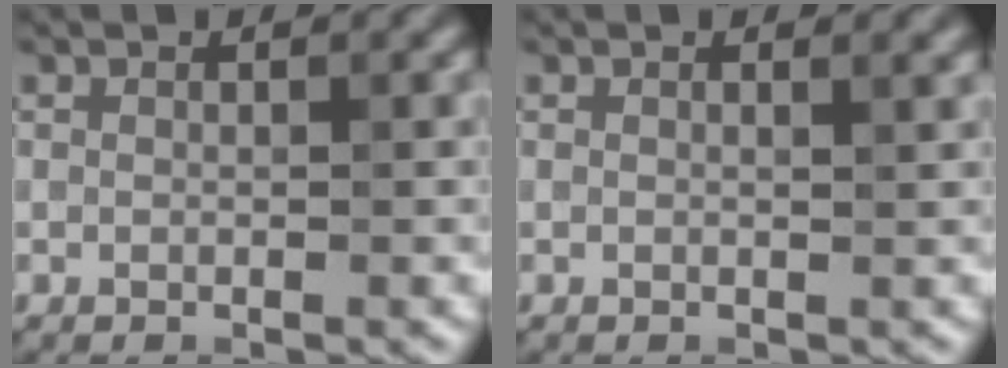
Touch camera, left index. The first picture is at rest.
{"total": 1.0, "force": [0.5, 0.3, 0.8], "torque": [-0.005, 0.002, 0.003]}